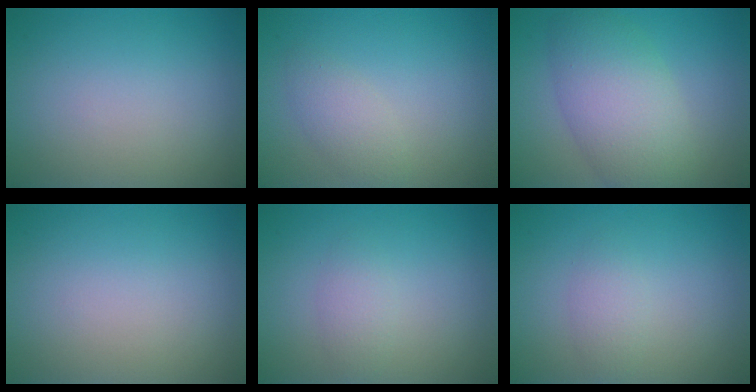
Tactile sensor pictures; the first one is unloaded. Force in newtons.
{"total": 2.1, "press": 2.1, "slide": 0.1}
{"total": 7.0, "press": 7.0, "slide": 0.1}
{"total": 0.0}
{"total": 1.5, "press": 1.5, "slide": 0.0}
{"total": 1.5, "press": 1.5, "slide": 0.0}